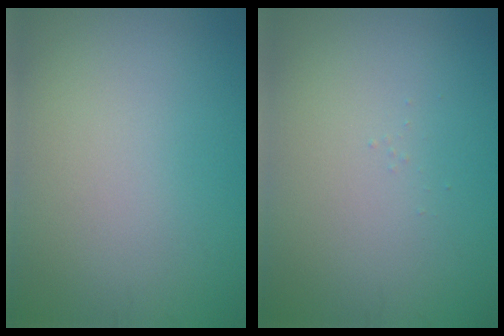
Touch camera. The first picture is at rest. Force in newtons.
{"total": 0.0}